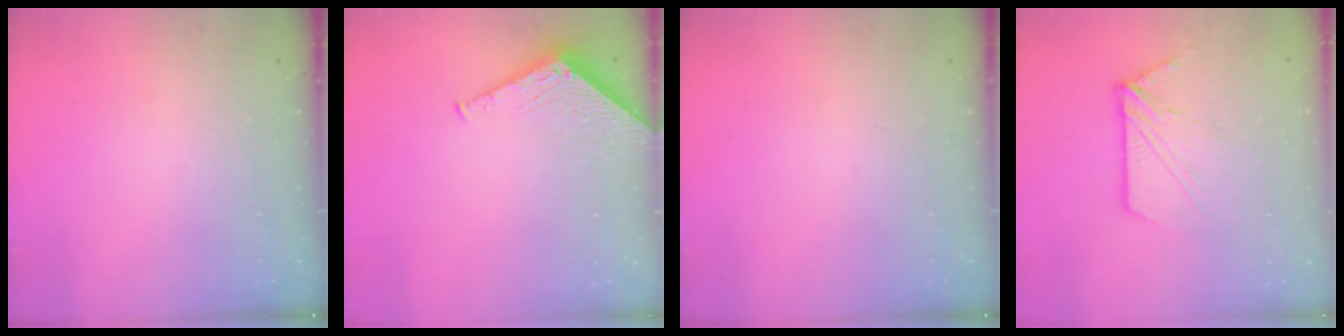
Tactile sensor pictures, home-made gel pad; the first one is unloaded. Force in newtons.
{"total": 3.5, "press": 3.4, "slide": 0.3}
{"total": 0.0}
{"total": 10.0, "press": 10.0, "slide": 0.8}